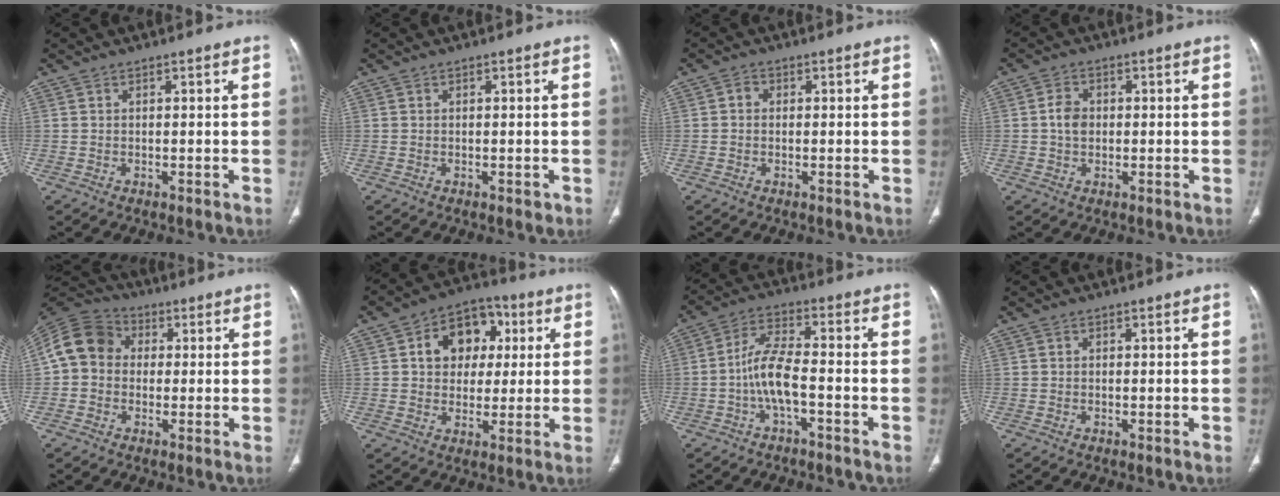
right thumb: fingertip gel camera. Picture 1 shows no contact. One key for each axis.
{"total": 0.7, "fx": -0.1, "fy": 0.5, "fz": 0.4, "tx": -0.004, "ty": 0.000, "tz": 0.001}
{"total": 1.5, "fx": 0.0, "fy": 1.4, "fz": 0.7, "tx": -0.003, "ty": 0.006, "tz": -0.005}
{"total": 3.7, "fx": 0.1, "fy": 3.0, "fz": 2.3, "tx": -0.033, "ty": 0.006, "tz": -0.003}
{"total": 10.6, "fx": 0.6, "fy": 9.1, "fz": 5.4, "tx": -0.090, "ty": 0.031, "tz": -0.006}
{"total": 12.3, "fx": 3.0, "fy": 9.6, "fz": 7.1, "tx": -0.062, "ty": 0.010, "tz": 0.040}
{"total": 7.6, "fx": -2.5, "fy": 2.5, "fz": 6.7, "tx": -0.141, "ty": 0.032, "tz": -0.050}
{"total": 0.0}